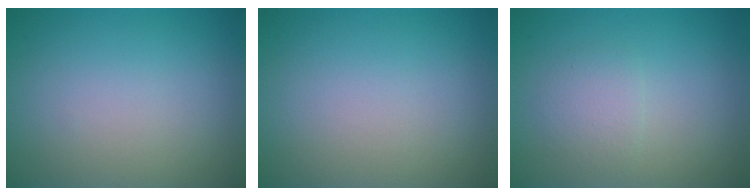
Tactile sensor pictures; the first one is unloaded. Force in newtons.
{"total": 0.0}
{"total": 2.9, "press": 2.9, "slide": 0.2}